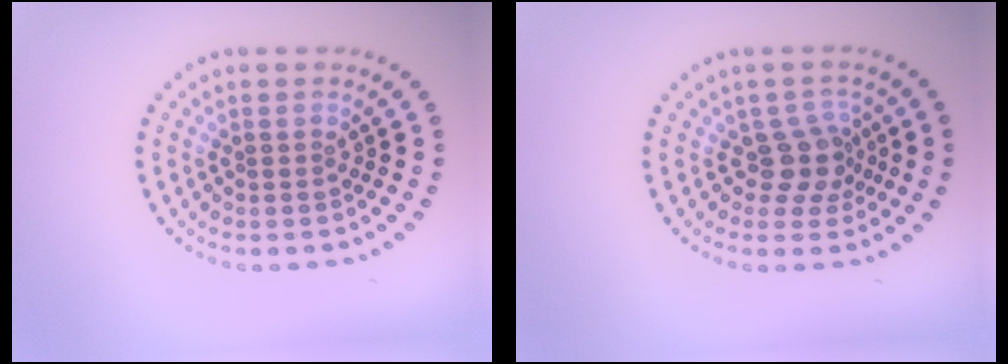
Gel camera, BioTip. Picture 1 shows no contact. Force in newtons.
{"total": 2.6, "press": 2.0, "slide": 1.7}